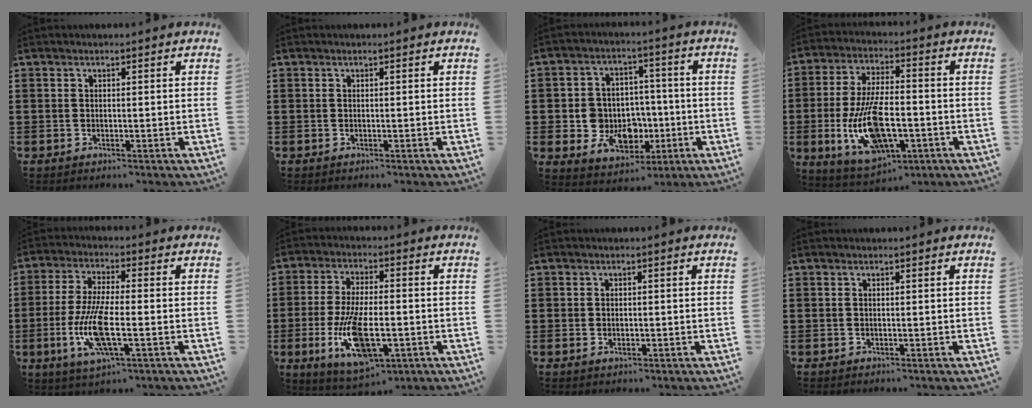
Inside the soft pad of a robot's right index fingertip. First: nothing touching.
{"total": 0.0}
{"total": 8.7, "force": [-1.3, 7.7, 4.0], "torque": [-0.072, 0.012, -0.014]}
{"total": 13.6, "force": [-3.8, 6.0, 11.6], "torque": [-0.244, -0.004, -0.065]}
{"total": 9.9, "force": [-2.8, 2.7, 9.2], "torque": [-0.197, -0.016, -0.053]}
{"total": 12.4, "force": [-3.5, 5.0, 10.8], "torque": [-0.232, -0.013, -0.059]}
{"total": 0.6, "force": [-0.1, 0.6, 0.2], "torque": [-0.005, 0.005, -0.002]}
{"total": 0.0}